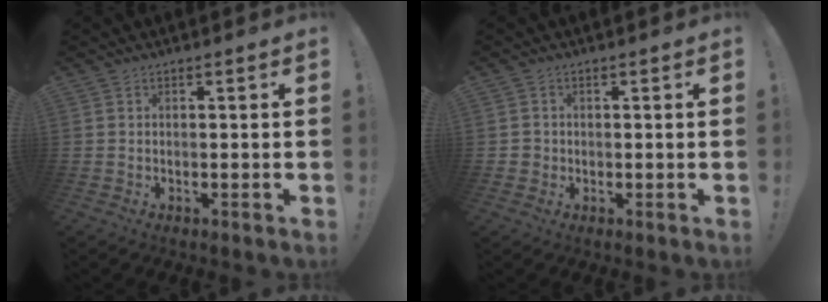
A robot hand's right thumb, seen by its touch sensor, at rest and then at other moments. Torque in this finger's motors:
{"motor_torque": [0.03, -0.16, 0.15, -0.02, -0.01]}